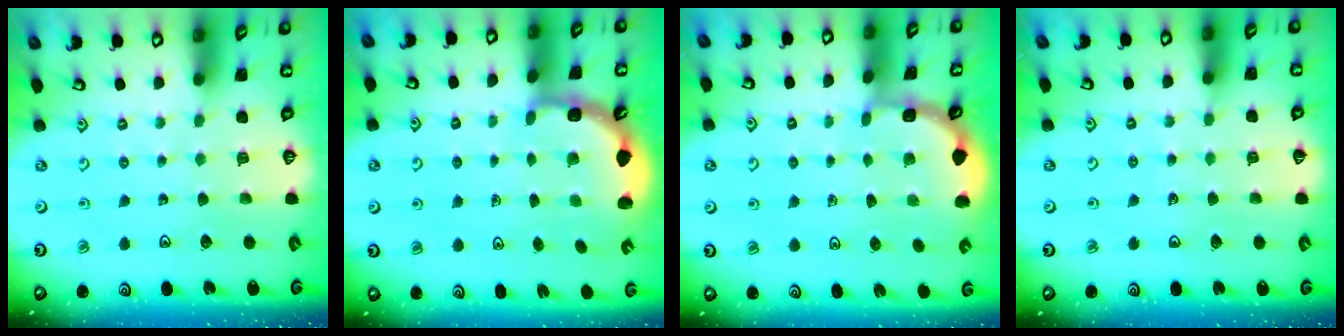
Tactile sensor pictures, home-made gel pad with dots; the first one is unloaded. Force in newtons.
{"total": 3.1, "press": 2.5, "slide": 1.9}
{"total": 2.0, "press": 2.0, "slide": 0.1}
{"total": 2.4, "press": 2.4, "slide": 0.2}